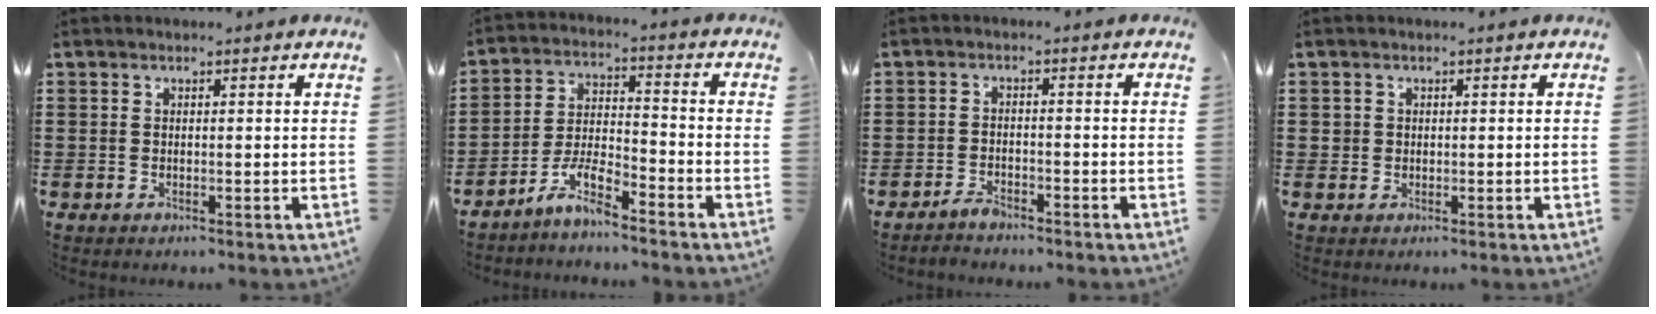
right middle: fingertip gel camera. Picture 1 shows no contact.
{"total": 6.3, "force": [-5.3, 0.9, 3.3], "torque": [-0.083, -0.003, -0.108]}
{"total": 2.3, "force": [-2.1, 0.5, 0.6], "torque": [-0.015, 0.003, -0.043]}
{"total": 1.3, "force": [0.3, 1.3, 0.2], "torque": [-0.007, 0.008, 0.005]}